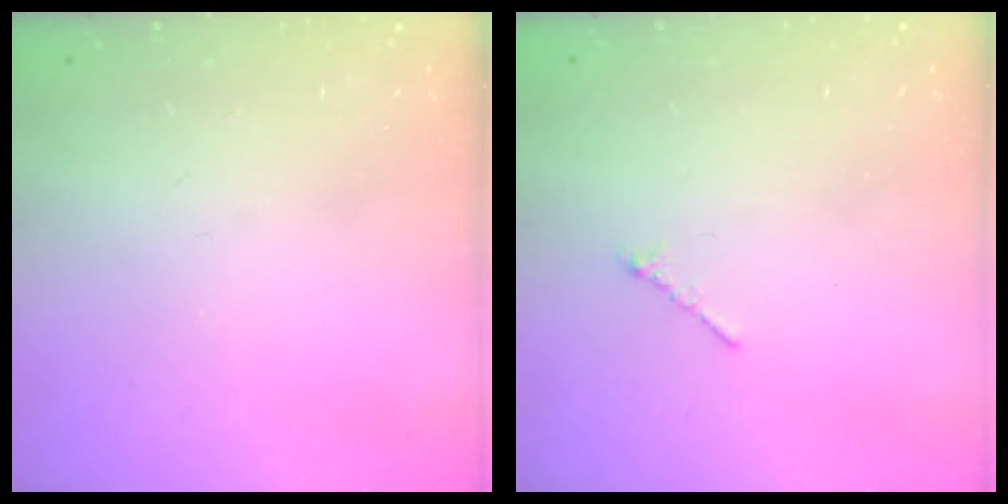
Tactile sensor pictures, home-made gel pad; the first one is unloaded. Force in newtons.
{"total": 0.8, "press": 0.7, "slide": 0.4}